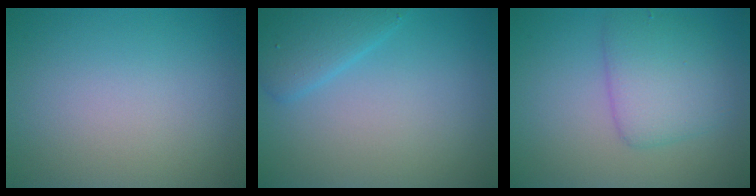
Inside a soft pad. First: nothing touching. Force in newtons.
{"total": 2.9, "press": 2.9, "slide": 0.2}
{"total": 4.1, "press": 4.1, "slide": 0.1}